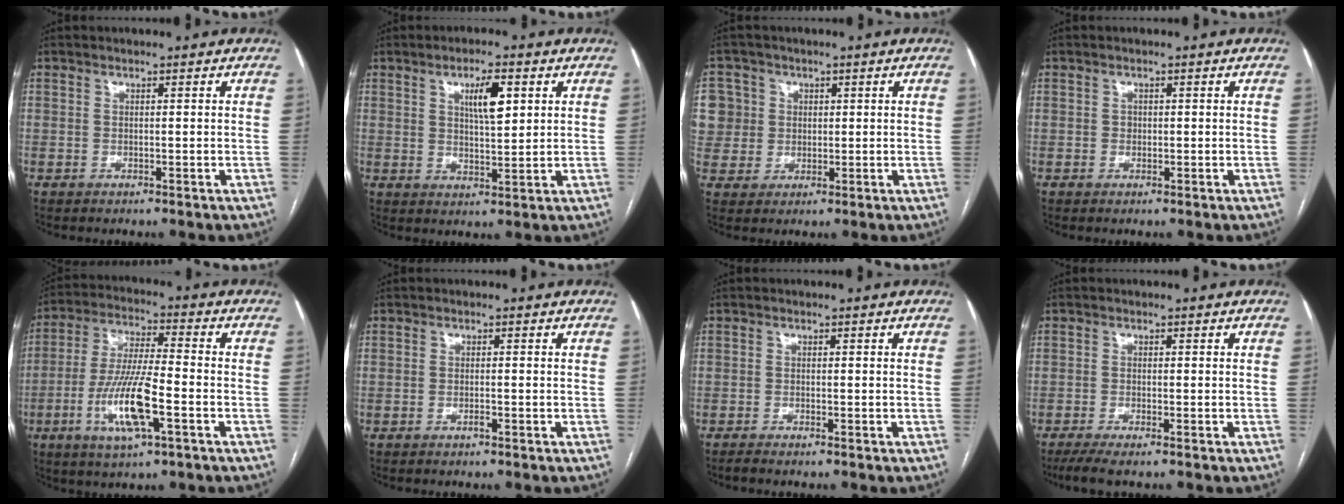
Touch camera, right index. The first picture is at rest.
{"total": 5.9, "force": [2.3, 1.5, 5.2], "torque": [-0.090, 0.002, 0.040]}
{"total": 10.2, "force": [2.2, 9.8, 1.8], "torque": [-0.063, 0.034, 0.057]}
{"total": 0.9, "force": [0.0, 0.8, 0.3], "torque": [-0.004, 0.002, 0.001]}
{"total": 12.4, "force": [-4.3, 1.9, 11.5], "torque": [-0.233, -0.010, -0.077]}
{"total": 0.8, "force": [-0.5, 0.1, 0.6], "torque": [-0.015, -0.001, -0.007]}
{"total": 1.5, "force": [-1.3, 0.1, 0.8], "torque": [-0.016, -0.004, -0.019]}
{"total": 4.4, "force": [-3.3, 0.5, 2.9], "torque": [-0.050, -0.010, -0.056]}